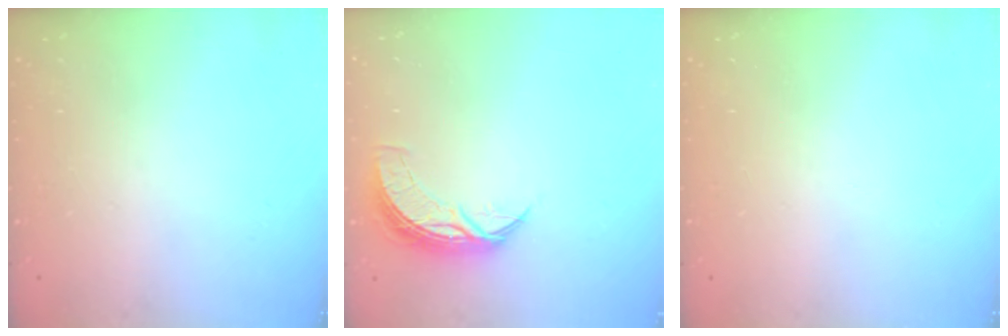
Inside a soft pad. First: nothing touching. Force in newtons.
{"total": 7.5, "press": 7.5, "slide": 0.4}
{"total": 0.0}